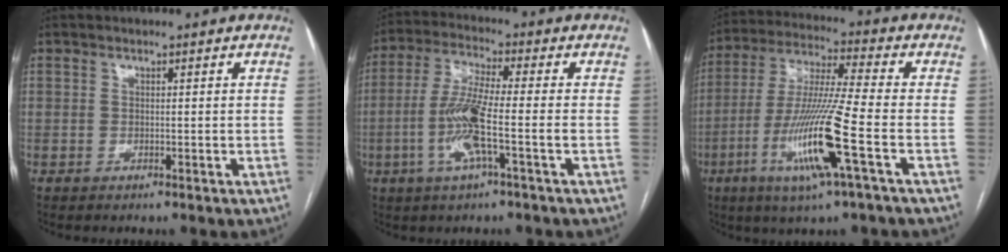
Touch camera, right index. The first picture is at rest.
{"total": 9.4, "force": [-2.5, 0.1, 9.1], "torque": [-0.187, -0.004, -0.054]}
{"total": 15.2, "force": [-5.4, -0.7, 14.2], "torque": [-0.292, -0.020, -0.105]}